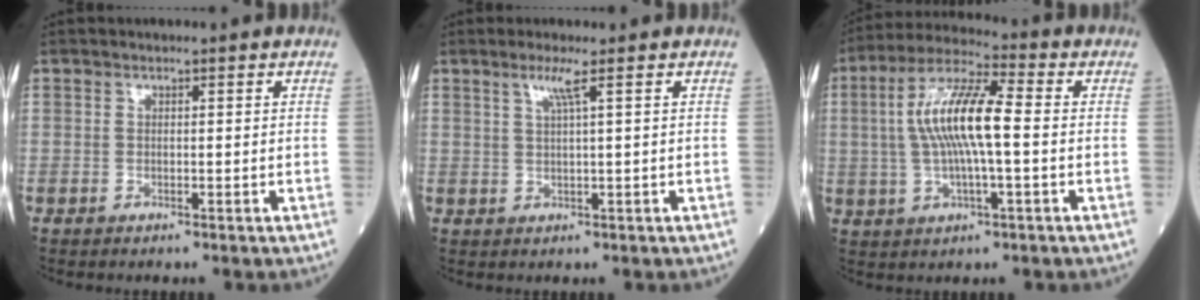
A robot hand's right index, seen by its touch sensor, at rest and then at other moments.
{"total": 2.5, "force": [1.2, -0.7, 2.1], "torque": [-0.046, -0.001, 0.026]}
{"total": 11.6, "force": [0.3, 2.1, 11.4], "torque": [-0.227, 0.017, 0.002]}